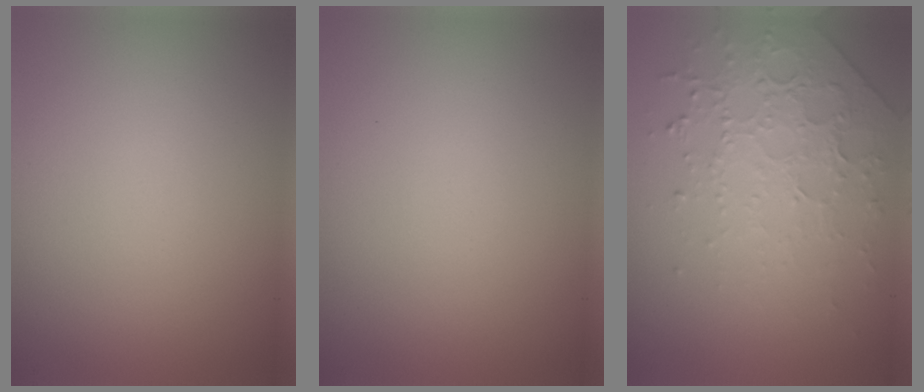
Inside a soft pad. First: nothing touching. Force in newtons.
{"total": 0.0}
{"total": 4.7, "press": 3.1, "slide": 3.6}